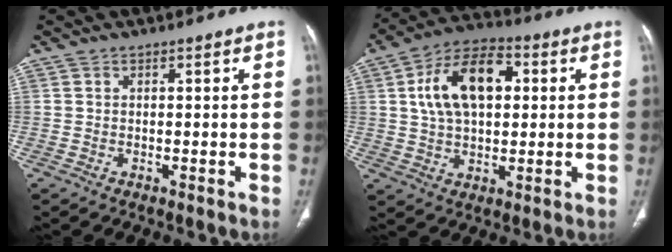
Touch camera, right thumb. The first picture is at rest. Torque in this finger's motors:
{"motor_torque": [0.20, 0.25, 0.27, -0.18, 0.30]}